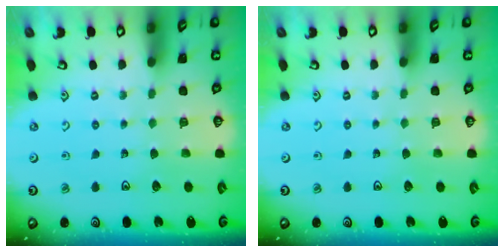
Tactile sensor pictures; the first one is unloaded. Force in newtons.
{"total": 0.0}